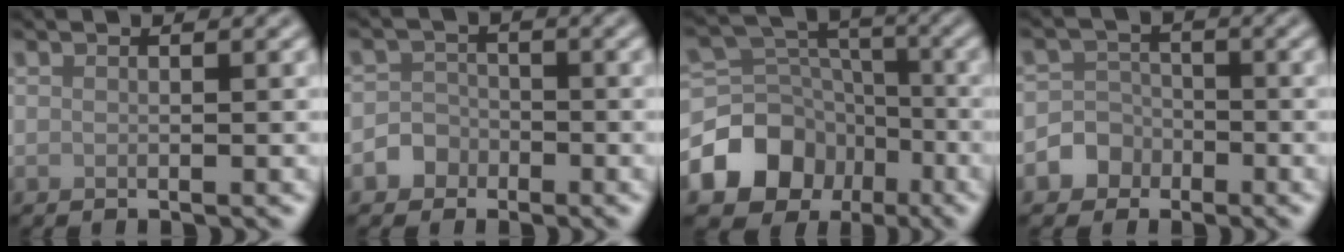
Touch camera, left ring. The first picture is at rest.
{"total": 2.6, "force": [-1.4, 2.1, 0.3], "torque": [0.021, 0.006, -0.034]}
{"total": 10.1, "force": [-5.2, 7.9, 3.6], "torque": [-0.073, 0.006, -0.093]}
{"total": 3.8, "force": [-1.8, 3.3, 0.5], "torque": [0.024, 0.003, -0.048]}